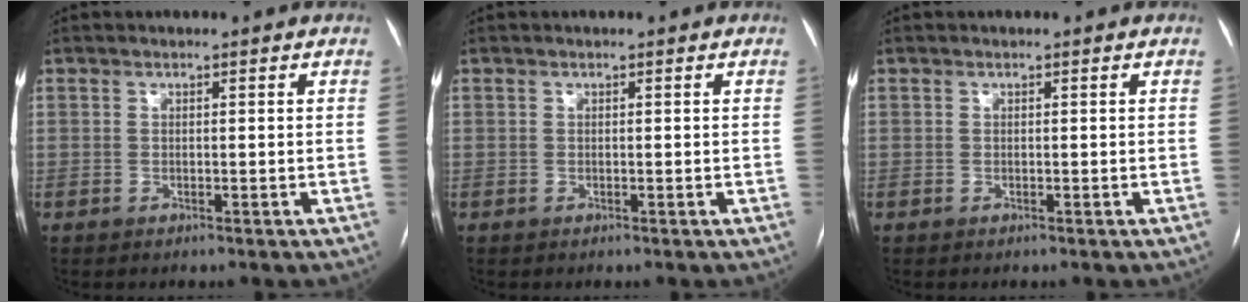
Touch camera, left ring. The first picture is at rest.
{"total": 0.0}
{"total": 0.0}